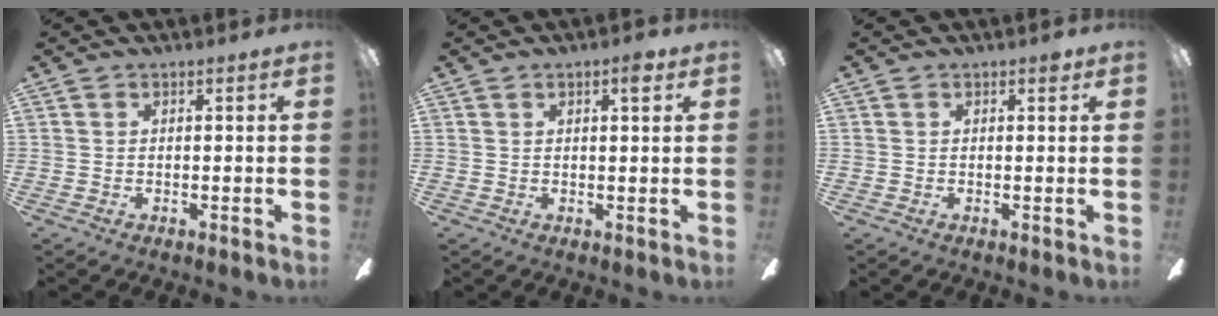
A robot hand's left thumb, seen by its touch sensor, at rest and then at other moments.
{"total": 3.3, "force": [1.9, 0.6, 2.6], "torque": [-0.032, -0.006, 0.025]}
{"total": 1.3, "force": [0.9, 0.6, 0.7], "torque": [-0.001, -0.004, 0.012]}